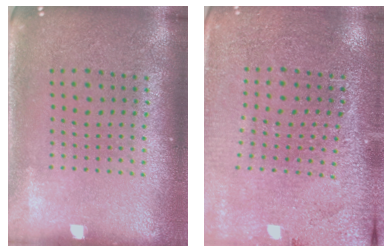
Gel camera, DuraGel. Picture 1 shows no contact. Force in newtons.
{"total": 2.8, "press": 2.8, "slide": 0.2}